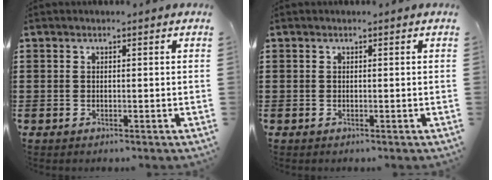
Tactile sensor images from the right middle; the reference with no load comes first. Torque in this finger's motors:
{"motor_torque": [-0.02, 0.02, 0.00, 0.00]}